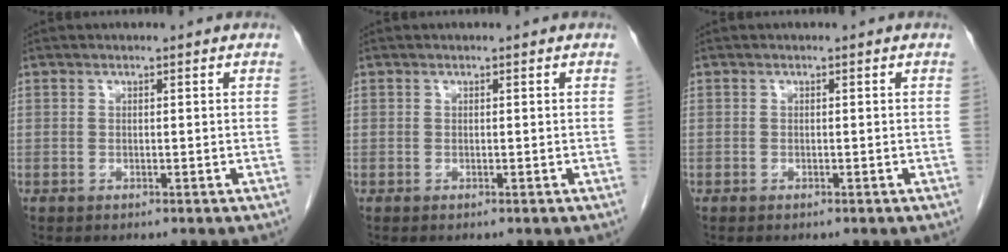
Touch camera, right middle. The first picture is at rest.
{"total": 0.0}
{"total": 0.0}